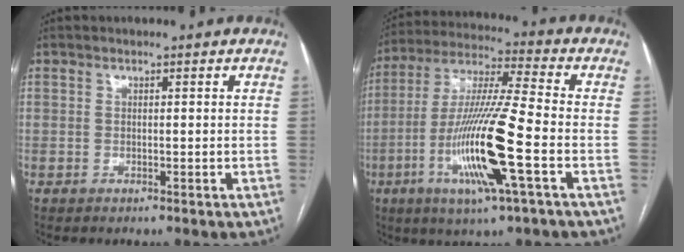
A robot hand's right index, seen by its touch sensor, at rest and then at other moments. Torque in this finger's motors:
{"motor_torque": [2.14, 0.00, 1.05, 0.21]}